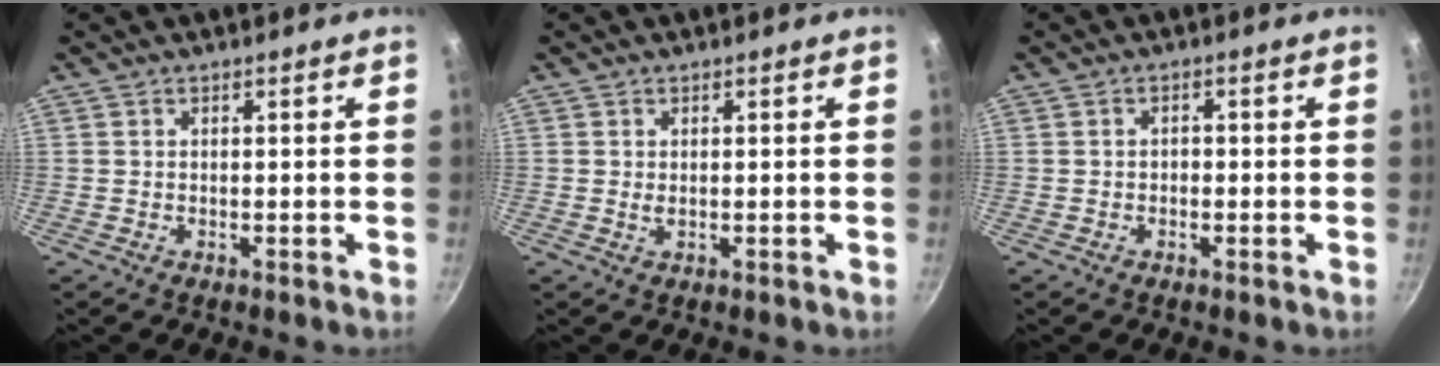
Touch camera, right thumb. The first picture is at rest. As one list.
[{"total": 0.7, "force": [0.1, 0.4, 0.6], "torque": [-0.012, -0.002, 0.005]}, {"total": 1.1, "force": [-0.3, 0.9, 0.7], "torque": [-0.002, 0.005, -0.007]}]